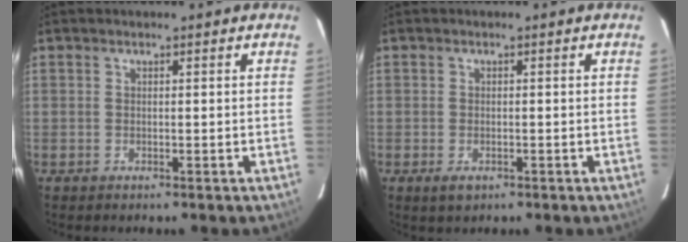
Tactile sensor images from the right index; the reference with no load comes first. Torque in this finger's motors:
{"motor_torque": [0.19, -0.12, 0.03, 0.01]}